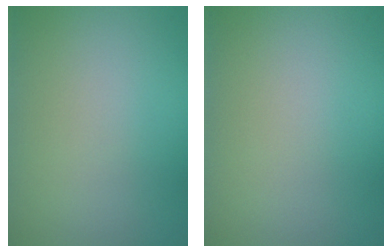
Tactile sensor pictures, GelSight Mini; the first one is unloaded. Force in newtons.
{"total": 0.0}